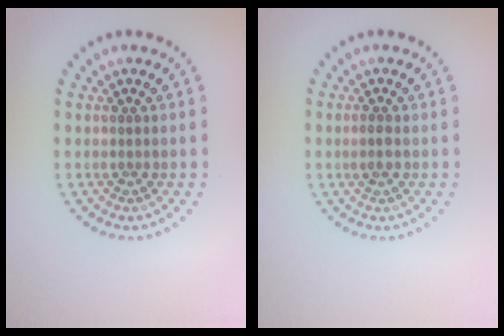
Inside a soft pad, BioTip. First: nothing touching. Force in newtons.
{"total": 1.2, "press": 1.1, "slide": 0.4}